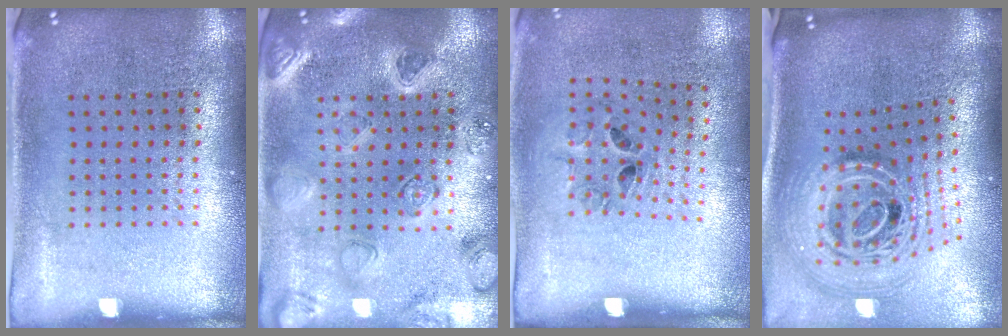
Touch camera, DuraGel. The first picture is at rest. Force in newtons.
{"total": 2.2, "press": 2.2, "slide": 0.2}
{"total": 1.3, "press": 0.7, "slide": 1.2}
{"total": 2.9, "press": 2.0, "slide": 2.1}